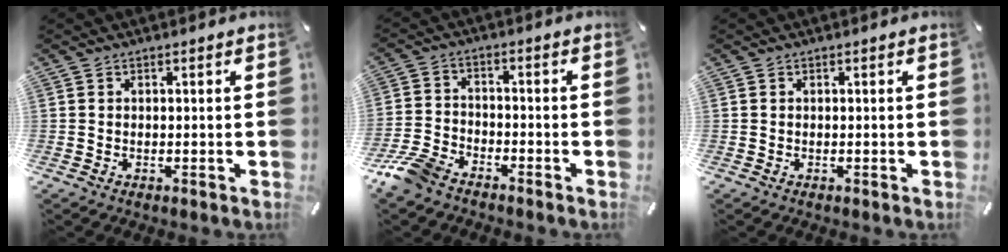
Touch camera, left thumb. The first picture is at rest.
{"total": 8.2, "force": [-6.7, 3.5, 3.3], "torque": [-0.084, 0.023, -0.133]}
{"total": 0.0}